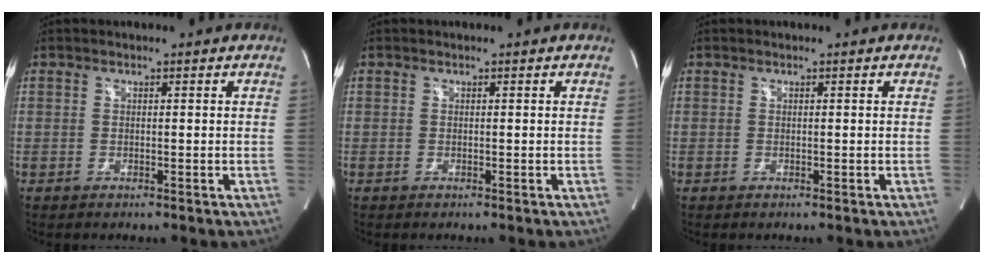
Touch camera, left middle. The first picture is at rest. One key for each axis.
{"total": 0.0}
{"total": 0.0}